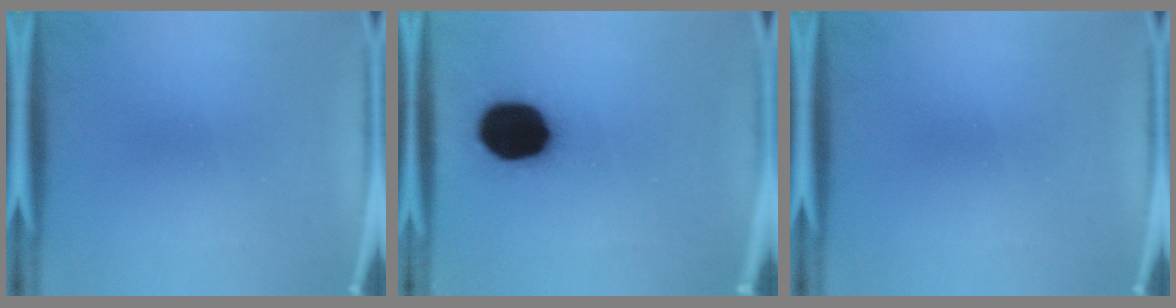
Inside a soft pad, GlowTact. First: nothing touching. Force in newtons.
{"total": 18.3}
{"total": 0.0}